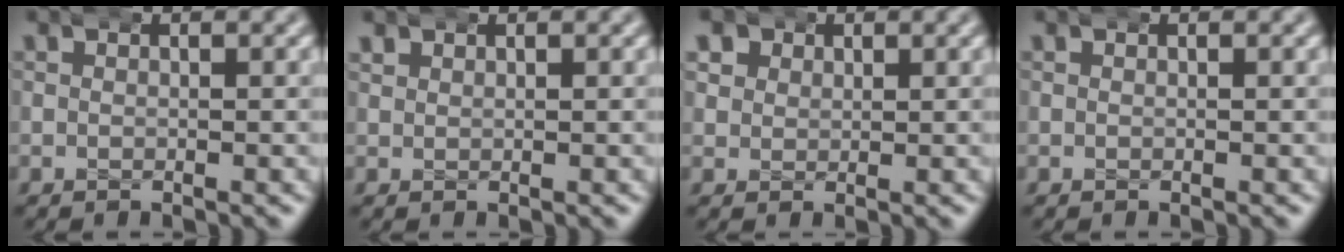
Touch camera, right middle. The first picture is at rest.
{"total": 1.0, "force": [0.9, 0.3, 0.0], "torque": [0.002, 0.001, 0.018]}
{"total": 3.3, "force": [1.4, 2.8, 1.0], "torque": [-0.023, -0.005, 0.025]}
{"total": 0.0}